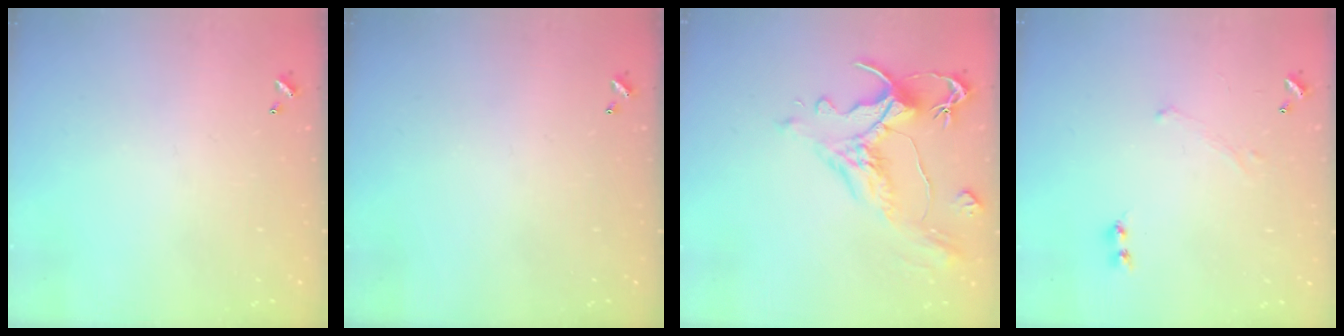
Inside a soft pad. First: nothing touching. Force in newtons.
{"total": 0.0}
{"total": 1.5, "press": 0.2, "slide": 1.5}
{"total": 0.7, "press": 0.7, "slide": 0.3}